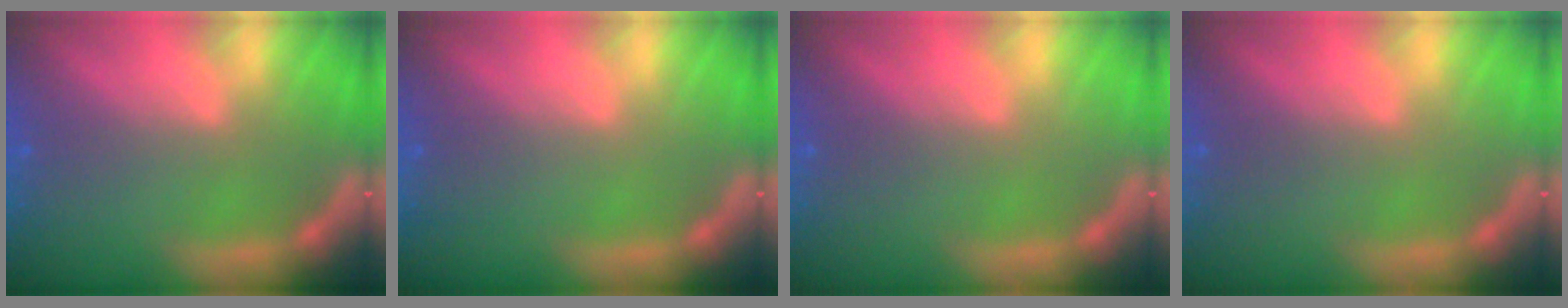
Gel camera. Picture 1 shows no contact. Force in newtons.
{"total": 0.0}
{"total": 0.0}
{"total": 0.0}